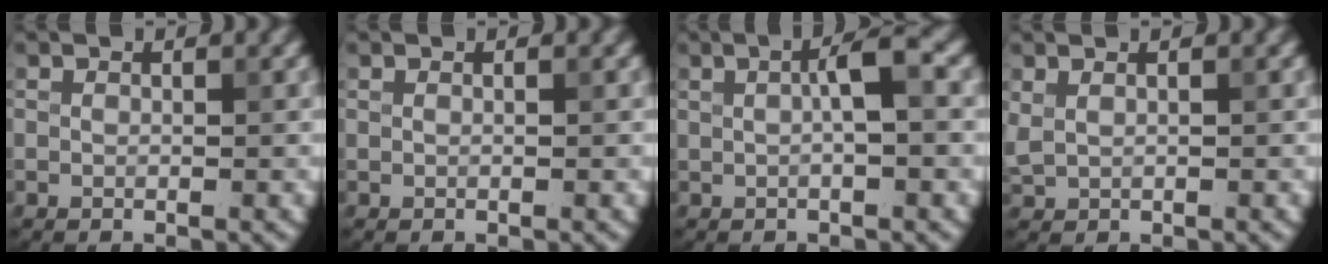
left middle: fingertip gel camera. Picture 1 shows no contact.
{"total": 0.0}
{"total": 2.9, "force": [0.5, 0.5, 2.9], "torque": [-0.046, 0.012, 0.005]}
{"total": 1.1, "force": [0.6, 0.6, 0.7], "torque": [-0.016, 0.000, 0.019]}